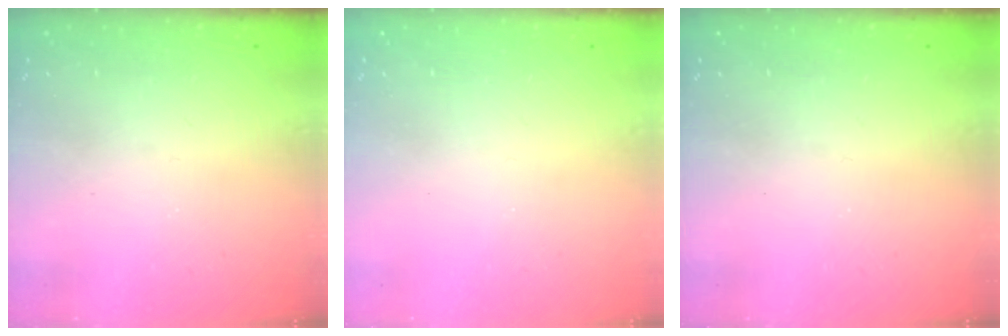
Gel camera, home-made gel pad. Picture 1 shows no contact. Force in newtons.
{"total": 0.0}
{"total": 0.0}